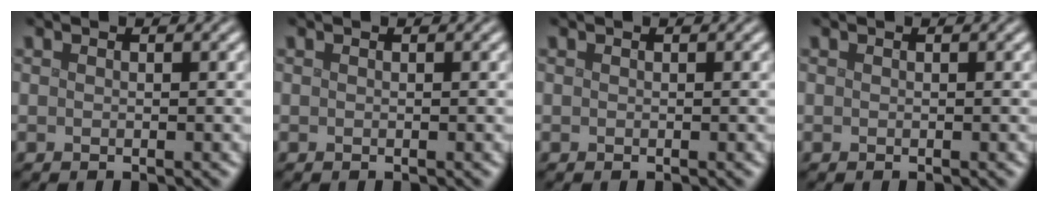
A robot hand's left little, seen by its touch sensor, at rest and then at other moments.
{"total": 0.0}
{"total": 0.0}
{"total": 0.0}